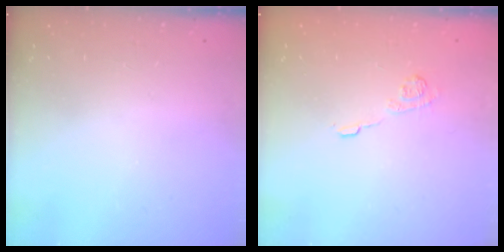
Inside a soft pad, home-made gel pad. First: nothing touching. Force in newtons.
{"total": 9.2, "press": 9.2, "slide": 0.8}